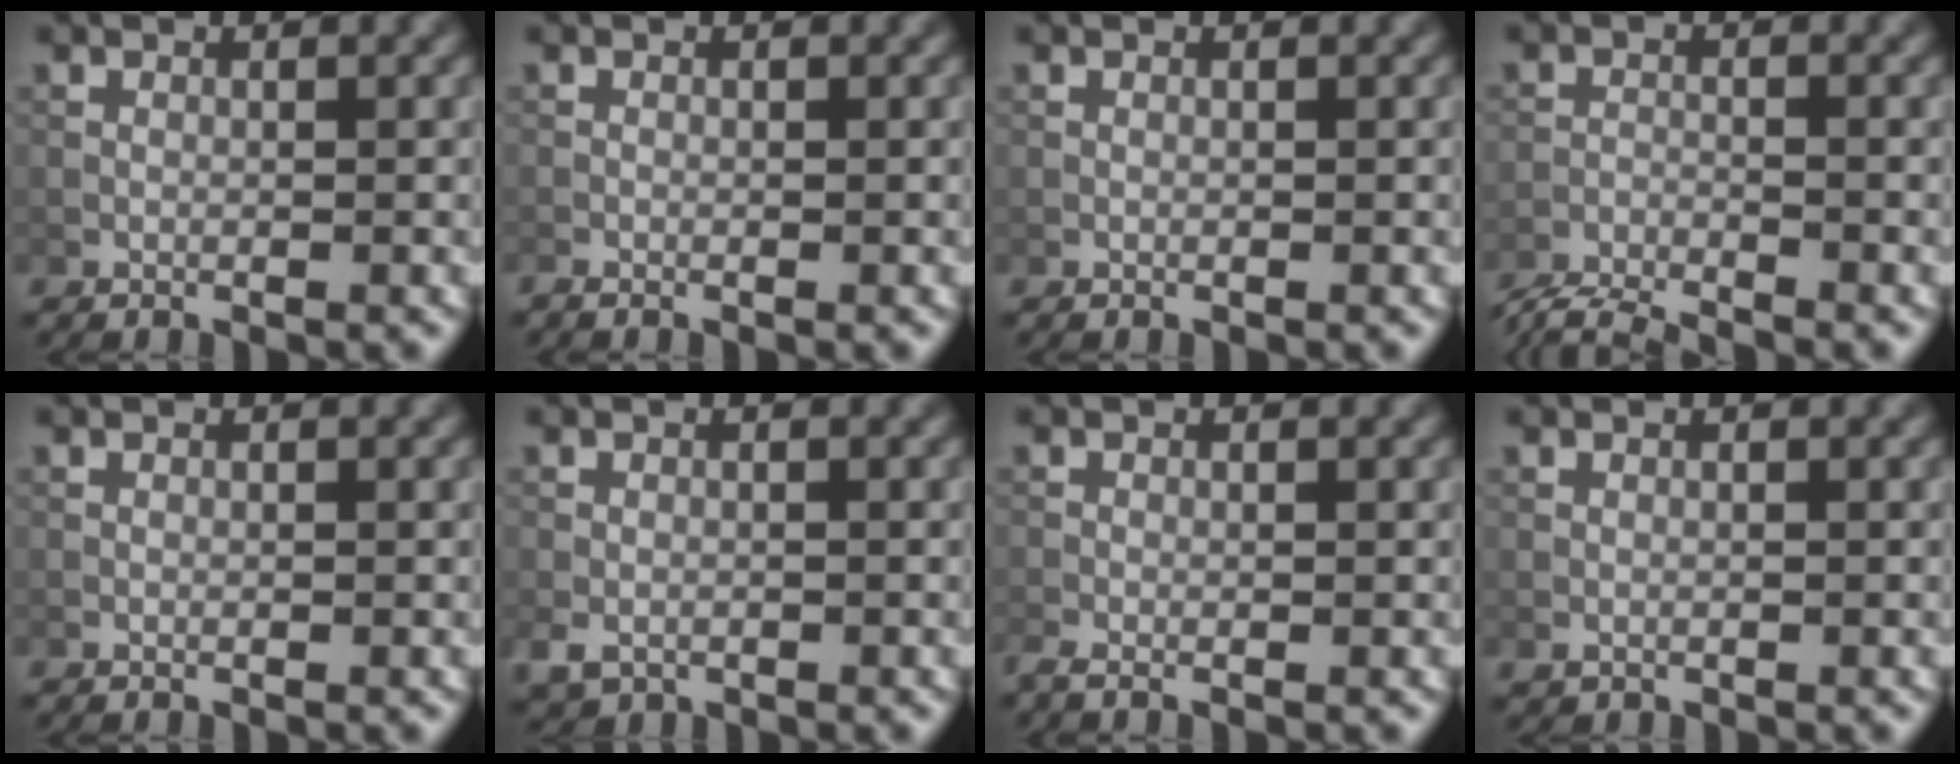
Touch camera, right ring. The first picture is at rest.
{"total": 0.5, "force": [-0.5, 0.1, 0.2], "torque": [-0.002, -0.003, -0.010]}
{"total": 0.0}
{"total": 6.6, "force": [-6.4, 0.7, 1.4], "torque": [-0.038, -0.023, -0.108]}
{"total": 0.0}
{"total": 2.0, "force": [-0.8, 1.5, 1.0], "torque": [-0.022, -0.009, -0.019]}
{"total": 1.1, "force": [-0.8, 0.2, 0.7], "torque": [-0.019, -0.007, -0.022]}
{"total": 0.0}